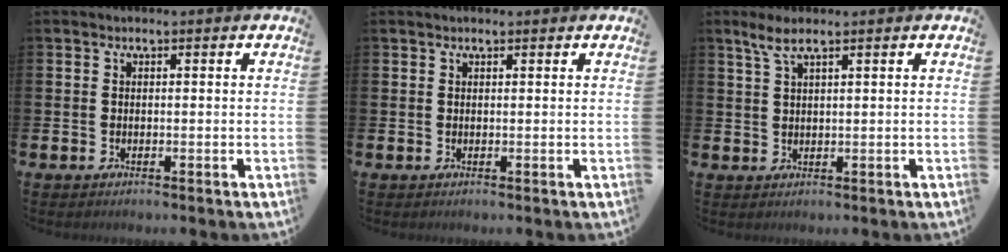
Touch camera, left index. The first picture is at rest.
{"total": 0.6, "force": [0.5, 0.1, 0.2], "torque": [0.007, -0.003, 0.008]}
{"total": 2.8, "force": [1.9, 0.5, 2.0], "torque": [-0.046, 0.005, 0.034]}